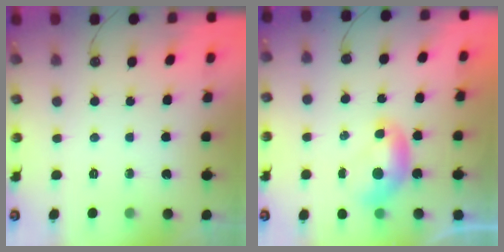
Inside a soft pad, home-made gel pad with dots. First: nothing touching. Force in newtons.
{"total": 0.0}